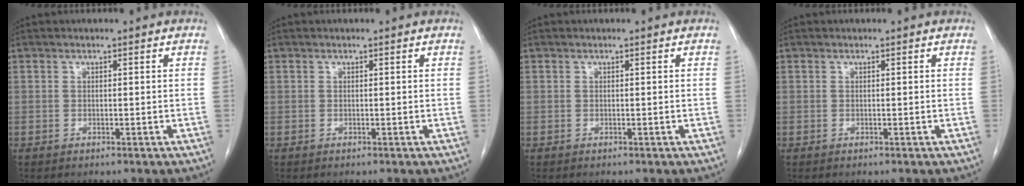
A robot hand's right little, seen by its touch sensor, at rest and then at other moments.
{"total": 0.0}
{"total": 0.0}
{"total": 0.0}